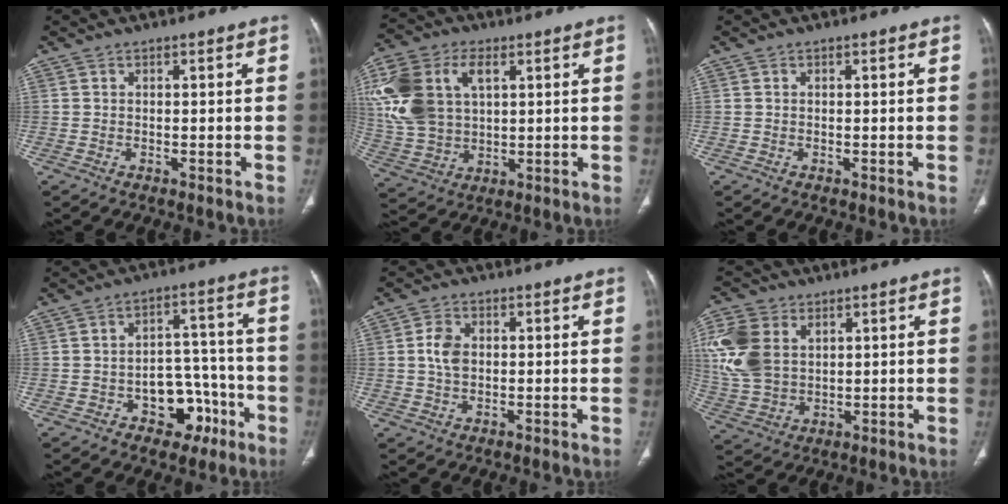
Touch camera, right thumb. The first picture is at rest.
{"total": 17.5, "force": [4.8, 11.4, 12.4], "torque": [-0.263, 0.005, 0.096]}
{"total": 0.0}
{"total": 10.0, "force": [-4.7, 7.0, 5.4], "torque": [-0.032, 0.056, -0.061]}
{"total": 4.8, "force": [0.5, 3.3, 3.4], "torque": [-0.063, 0.002, 0.007]}
{"total": 13.3, "force": [3.8, 9.4, 8.7], "torque": [-0.182, -0.003, 0.081]}